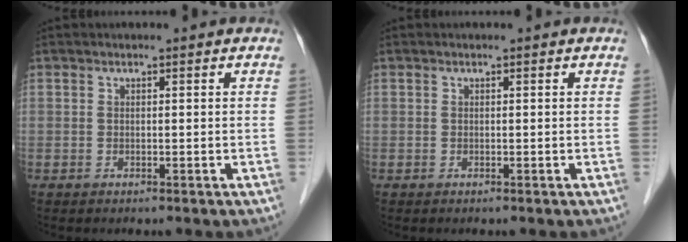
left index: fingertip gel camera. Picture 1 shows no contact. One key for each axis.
{"total": 0.0}